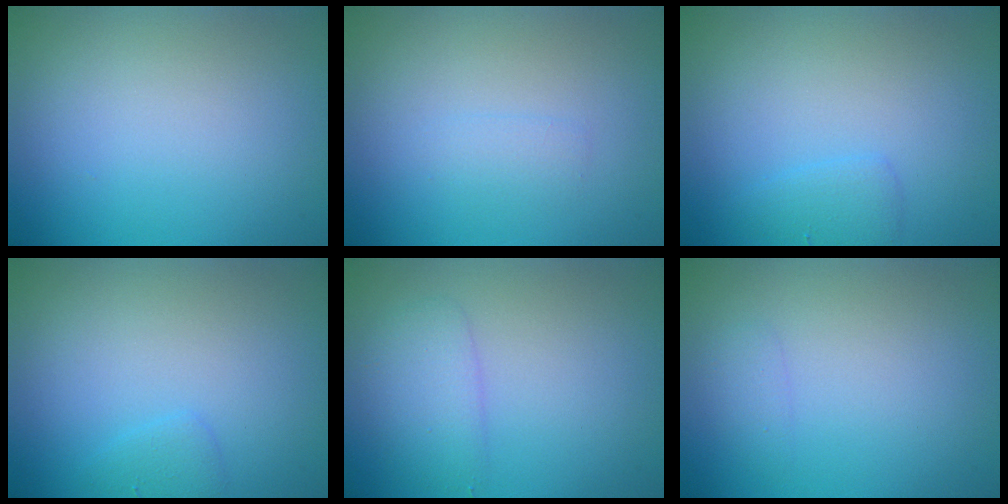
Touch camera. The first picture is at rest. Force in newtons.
{"total": 1.0, "press": 1.0, "slide": 0.1}
{"total": 1.4, "press": 1.4, "slide": 0.1}
{"total": 1.1, "press": 1.1, "slide": 0.0}
{"total": 2.4, "press": 2.4, "slide": 0.1}
{"total": 0.9, "press": 0.9, "slide": 0.1}